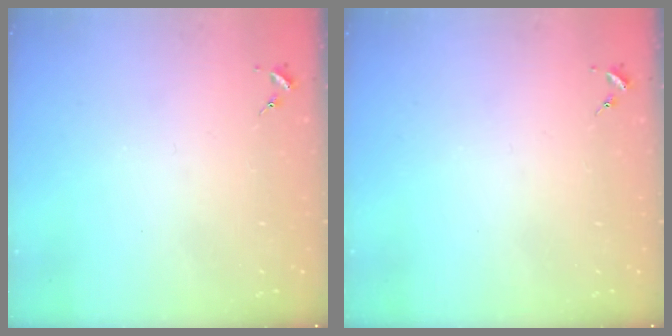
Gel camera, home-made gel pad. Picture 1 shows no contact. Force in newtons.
{"total": 0.0}